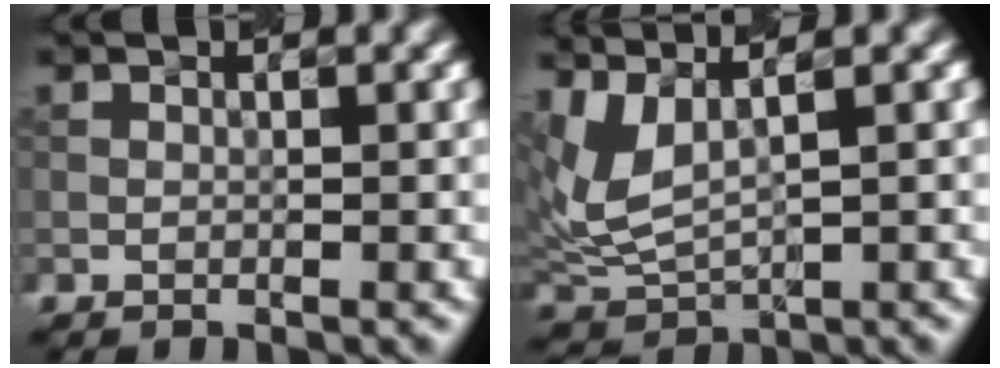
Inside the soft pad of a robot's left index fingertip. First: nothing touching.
{"total": 4.3, "force": [2.3, 1.5, 3.3], "torque": [-0.092, 0.002, 0.054]}